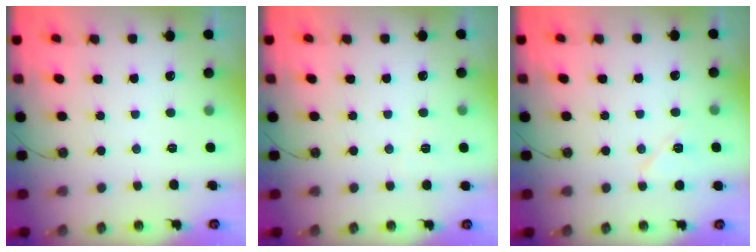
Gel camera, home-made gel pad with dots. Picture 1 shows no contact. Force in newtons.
{"total": 2.6, "press": 2.5, "slide": 0.8}
{"total": 7.1, "press": 7.0, "slide": 1.1}